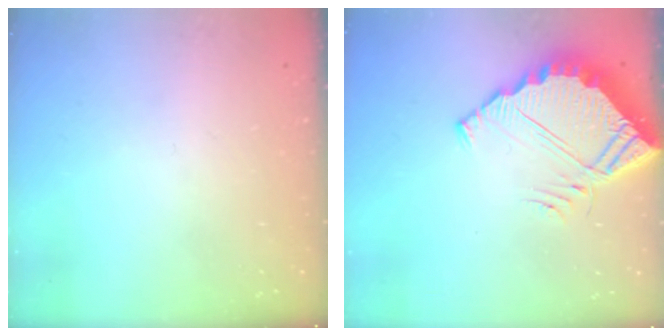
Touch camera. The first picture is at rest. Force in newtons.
{"total": 6.9, "press": 6.9, "slide": 0.4}